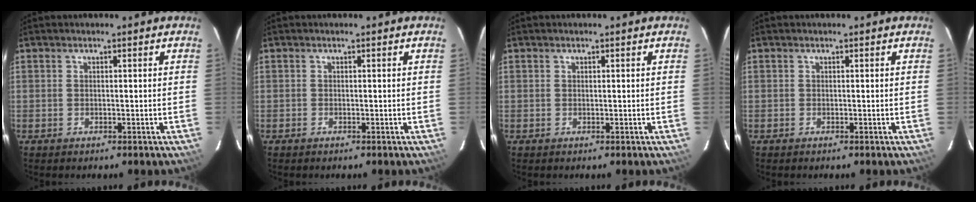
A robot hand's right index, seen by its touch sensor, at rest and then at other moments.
{"total": 0.0}
{"total": 0.0}
{"total": 0.0}